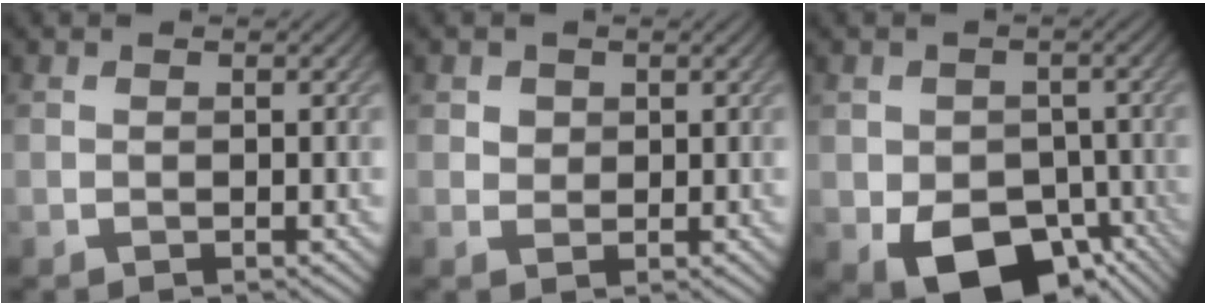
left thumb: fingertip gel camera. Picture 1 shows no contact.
{"total": 1.7, "force": [0.7, 1.4, 0.5], "torque": [-0.012, -0.003, 0.009]}
{"total": 10.2, "force": [-4.4, 7.2, 5.9], "torque": [-0.100, -0.034, -0.065]}